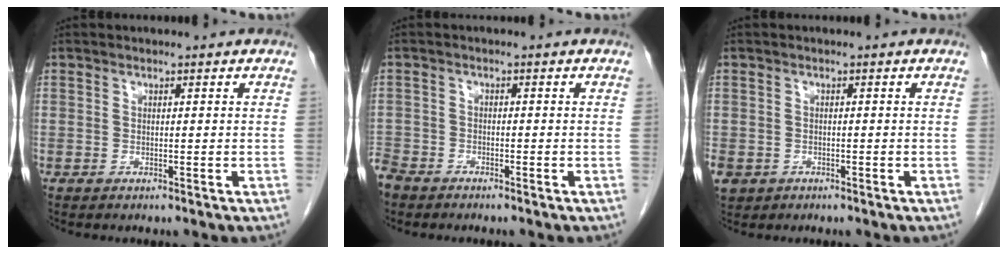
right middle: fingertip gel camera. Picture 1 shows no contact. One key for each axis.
{"total": 3.9, "fx": -3.4, "fy": 1.8, "fz": 0.8, "tx": -0.021, "ty": -0.005, "tz": -0.070}
{"total": 4.5, "fx": -2.2, "fy": 3.7, "fz": 1.5, "tx": -0.042, "ty": -0.002, "tz": -0.032}